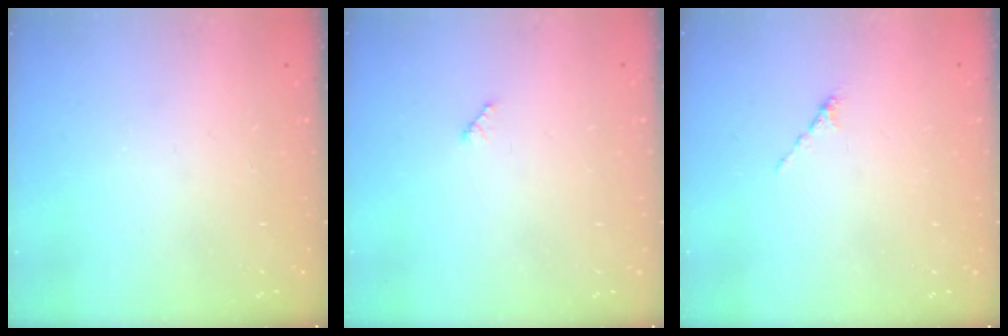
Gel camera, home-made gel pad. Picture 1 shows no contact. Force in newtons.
{"total": 3.2, "press": 3.2, "slide": 0.4}
{"total": 0.0}